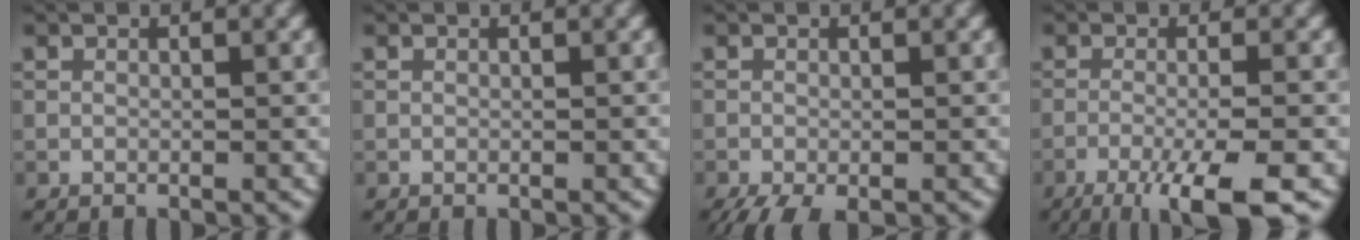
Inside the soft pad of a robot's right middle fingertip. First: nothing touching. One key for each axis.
{"total": 0.0}
{"total": 3.4, "fx": -2.4, "fy": 1.0, "fz": 2.2, "tx": -0.037, "ty": -0.010, "tz": -0.040}
{"total": 7.3, "fx": -4.2, "fy": 1.5, "fz": 5.9, "tx": -0.084, "ty": -0.003, "tz": -0.073}